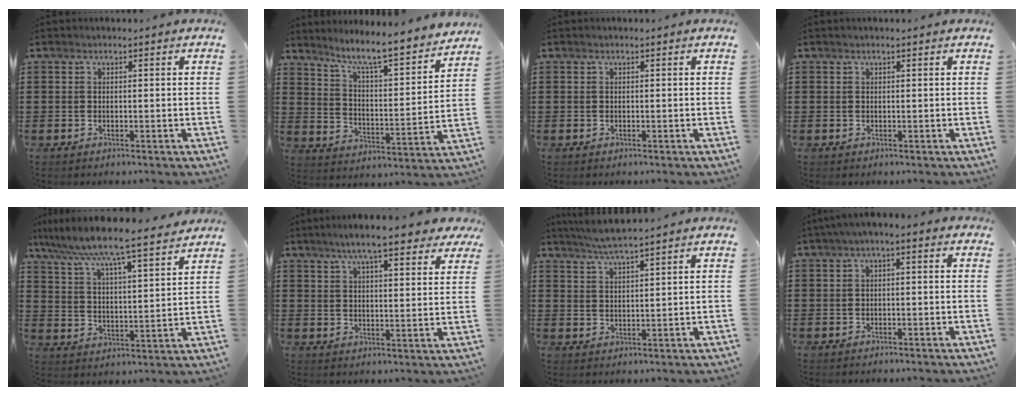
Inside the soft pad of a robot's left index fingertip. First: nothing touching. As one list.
[{"total": 7.2, "force": [6.4, -0.2, 3.2], "torque": [-0.083, -0.054, 0.101]}, {"total": 0.0}, {"total": 0.0}, {"total": 7.0, "force": [6.5, -0.1, 2.6], "torque": [-0.080, -0.043, 0.107]}, {"total": 8.3, "force": [6.7, 1.3, 4.8], "torque": [-0.094, -0.012, 0.116]}, {"total": 3.8, "force": [3.4, -0.3, 1.6], "torque": [-0.039, -0.008, 0.062]}, {"total": 2.4, "force": [-2.0, 0.3, 1.3], "torque": [-0.028, -0.002, -0.045]}]